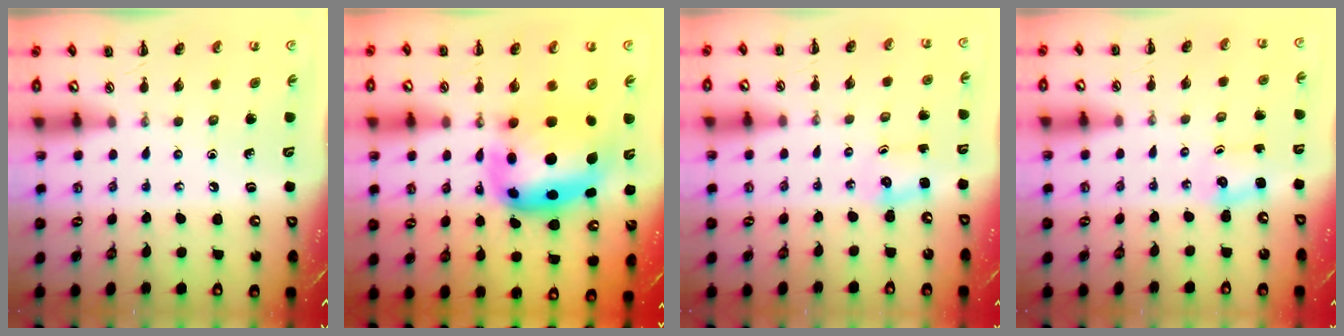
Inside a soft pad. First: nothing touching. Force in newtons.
{"total": 11.2, "press": 10.8, "slide": 3.1}
{"total": 1.8, "press": 1.7, "slide": 0.6}
{"total": 1.8, "press": 1.7, "slide": 0.6}